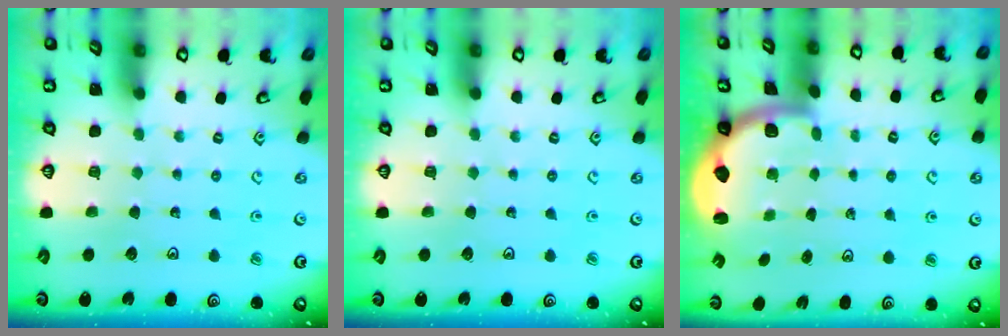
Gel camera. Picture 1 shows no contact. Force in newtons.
{"total": 0.0}
{"total": 2.0, "press": 2.0, "slide": 0.5}